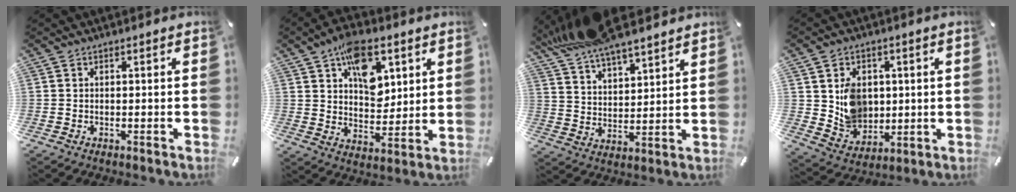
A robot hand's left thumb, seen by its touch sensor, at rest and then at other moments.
{"total": 13.0, "force": [6.2, 8.4, 7.7], "torque": [-0.111, -0.020, 0.112]}
{"total": 12.0, "force": [10.9, 3.0, 4.2], "torque": [-0.109, -0.057, 0.207]}
{"total": 9.6, "force": [2.2, 8.6, 3.7], "torque": [-0.066, -0.004, 0.051]}